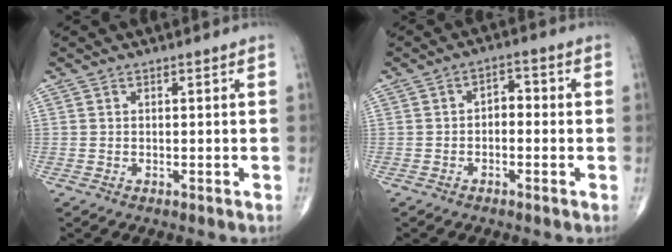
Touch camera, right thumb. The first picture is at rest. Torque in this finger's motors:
{"motor_torque": [-0.47, 0.09, -0.07, 0.09, 0.07]}